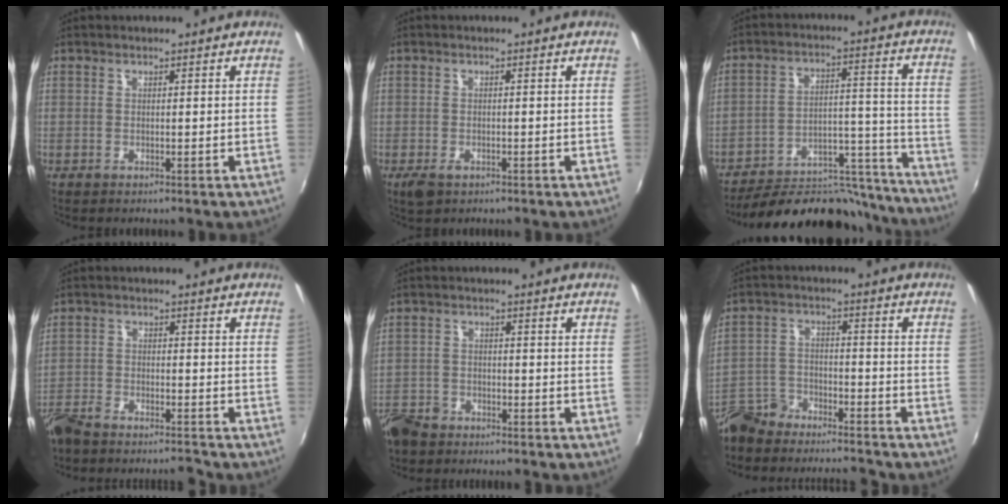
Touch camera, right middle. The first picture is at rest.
{"total": 3.2, "force": [-1.9, 1.8, 1.8], "torque": [-0.040, -0.009, -0.033]}
{"total": 23.5, "force": [-21.2, 6.8, 7.2], "torque": [-0.111, 0.034, -0.277]}
{"total": 8.3, "force": [-7.6, 1.9, 2.8], "torque": [-0.084, -0.005, -0.135]}
{"total": 8.4, "force": [-6.2, 5.0, 2.6], "torque": [-0.081, -0.002, -0.114]}
{"total": 13.6, "force": [-12.1, 4.3, 4.4], "torque": [-0.115, 0.006, -0.206]}